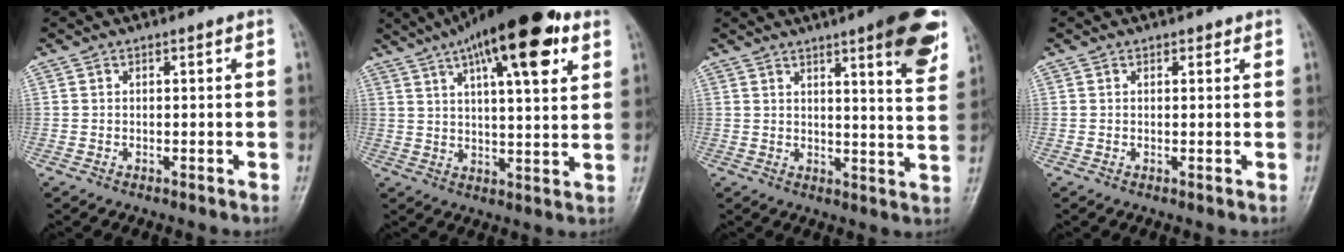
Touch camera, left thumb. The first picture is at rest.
{"total": 19.6, "force": [10.2, 5.8, 15.7], "torque": [-0.229, -0.010, 0.155]}
{"total": 13.6, "force": [7.6, 2.2, 11.0], "torque": [-0.123, -0.037, 0.095]}
{"total": 0.9, "force": [0.6, 0.5, 0.3], "torque": [0.003, -0.004, 0.005]}